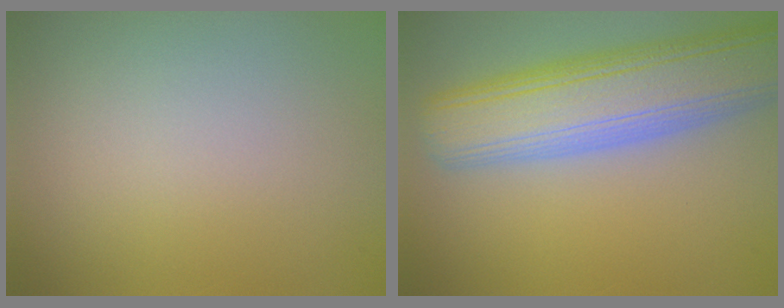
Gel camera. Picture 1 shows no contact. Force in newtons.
{"total": 10.4, "press": 10.3, "slide": 1.1}